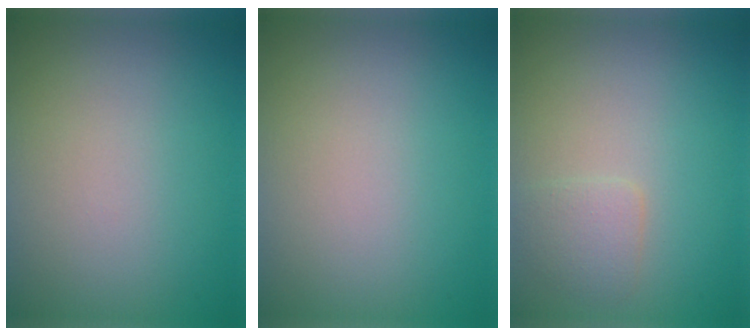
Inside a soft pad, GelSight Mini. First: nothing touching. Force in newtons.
{"total": 0.0}
{"total": 1.6, "press": 1.6, "slide": 0.1}